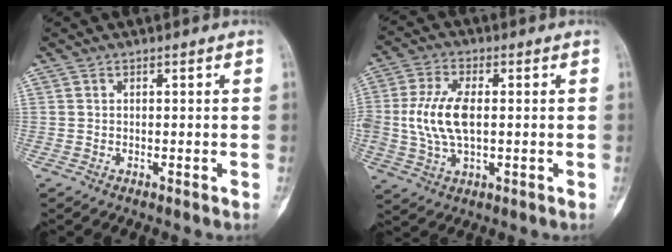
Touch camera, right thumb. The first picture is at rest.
{"total": 10.4, "force": [0.3, 5.4, 8.9], "torque": [-0.194, 0.004, 0.009]}